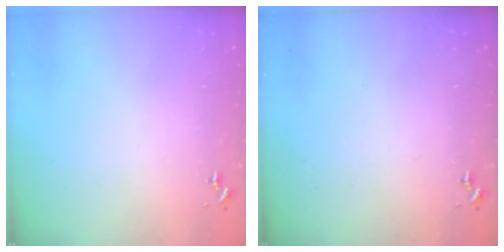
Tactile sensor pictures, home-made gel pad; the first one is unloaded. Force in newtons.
{"total": 0.0}